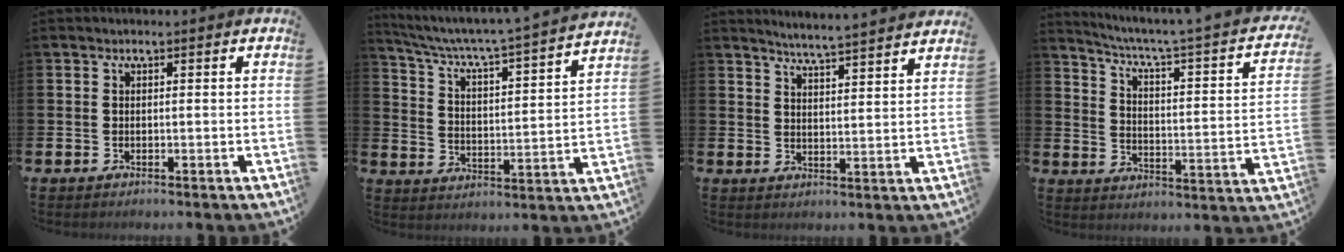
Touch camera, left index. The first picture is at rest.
{"total": 5.0, "force": [4.5, 0.0, 2.3], "torque": [-0.071, -0.047, 0.067]}
{"total": 5.0, "force": [4.9, -0.9, 0.3], "torque": [-0.019, -0.036, 0.085]}
{"total": 4.2, "force": [3.0, 0.0, 3.0], "torque": [-0.077, -0.036, 0.038]}